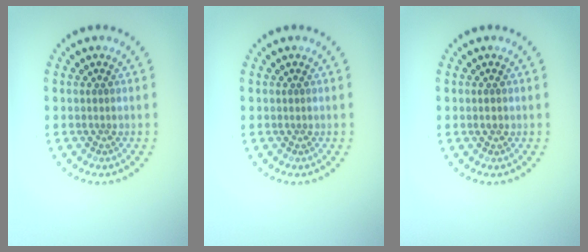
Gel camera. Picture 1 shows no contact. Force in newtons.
{"total": 0.0}
{"total": 1.0, "press": 1.0, "slide": 0.1}